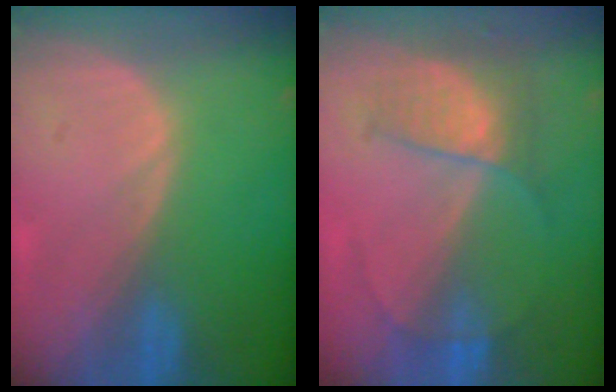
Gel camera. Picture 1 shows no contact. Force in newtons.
{"total": 6.6, "press": 5.7, "slide": 3.2}